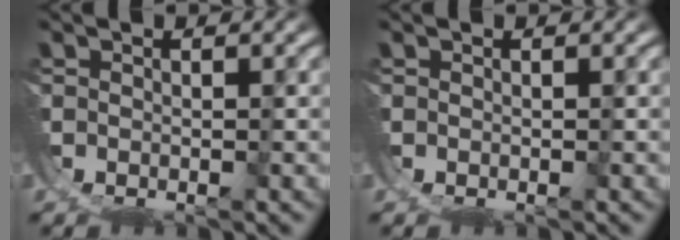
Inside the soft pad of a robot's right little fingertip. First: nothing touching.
{"total": 0.0}